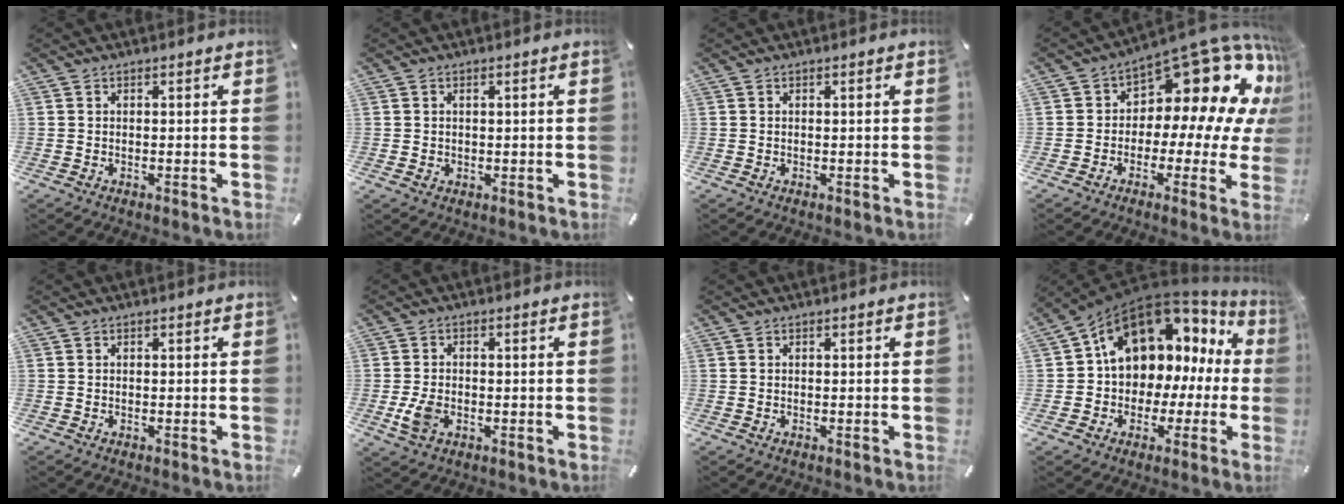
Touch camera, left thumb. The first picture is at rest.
{"total": 1.0, "force": [0.3, 0.8, 0.4], "torque": [-0.002, 0.001, 0.003]}
{"total": 0.0}
{"total": 16.9, "force": [8.3, 9.3, 11.4], "torque": [-0.151, -0.077, 0.135]}
{"total": 0.0}
{"total": 4.8, "force": [-1.2, 3.1, 3.5], "torque": [-0.086, -0.003, -0.025]}
{"total": 0.0}
{"total": 12.4, "force": [6.4, 8.8, 6.0], "torque": [-0.103, -0.051, 0.115]}